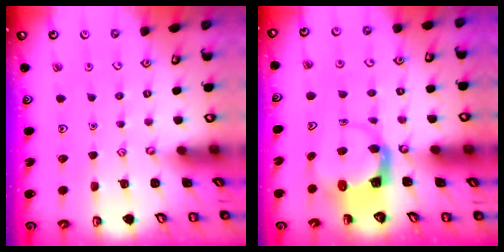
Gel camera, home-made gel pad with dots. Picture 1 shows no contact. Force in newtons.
{"total": 3.7, "press": 3.7, "slide": 0.6}